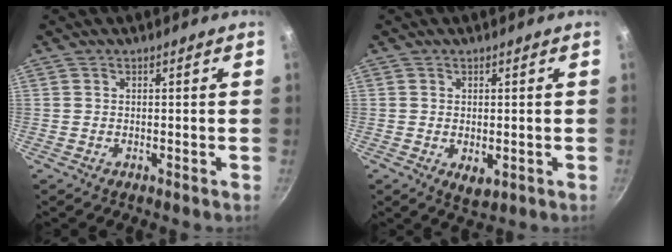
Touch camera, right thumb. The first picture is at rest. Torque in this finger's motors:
{"motor_torque": [-0.31, 0.21, 0.04, -0.06, 0.05]}